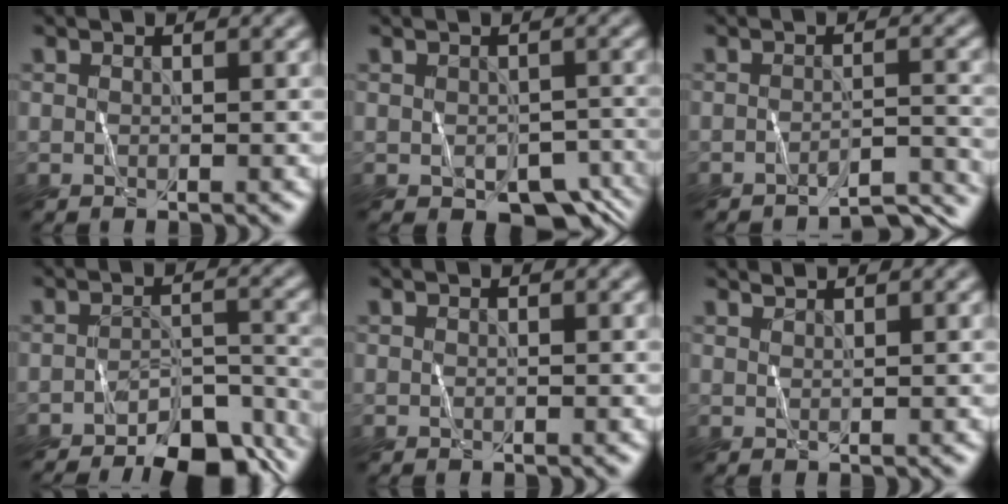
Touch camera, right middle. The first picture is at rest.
{"total": 5.8, "force": [-3.0, 3.5, 3.5], "torque": [-0.049, -0.008, -0.033]}
{"total": 3.3, "force": [-3.2, 0.1, 0.8], "torque": [-0.009, 0.004, -0.044]}
{"total": 6.7, "force": [-5.7, 1.9, 2.9], "torque": [-0.037, -0.001, -0.089]}
{"total": 0.0}
{"total": 0.8, "force": [0.8, -0.3, 0.0], "torque": [-0.004, 0.003, 0.014]}